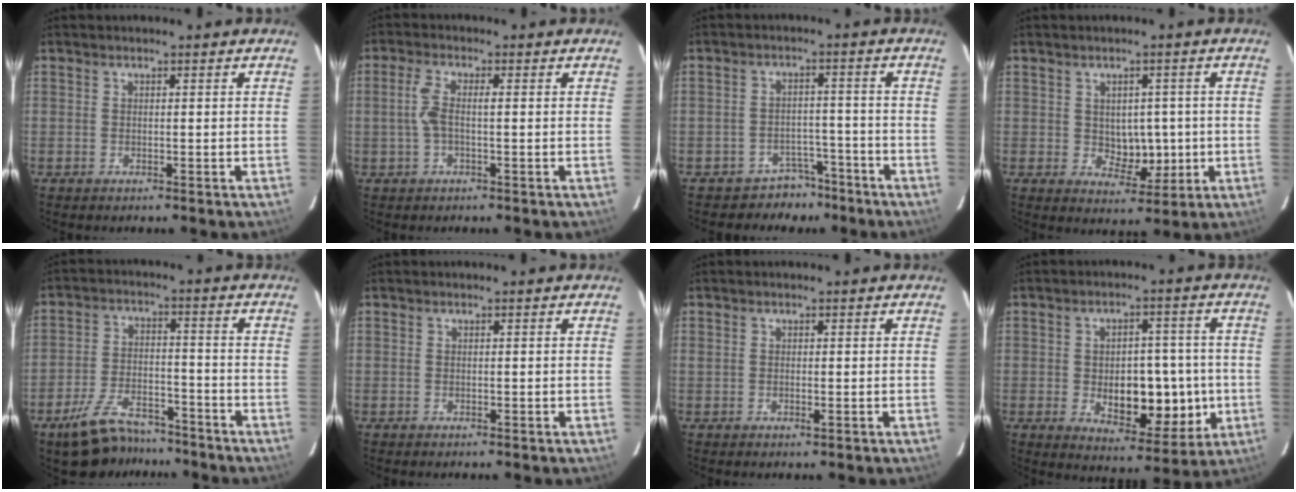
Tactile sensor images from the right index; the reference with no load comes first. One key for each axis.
{"total": 3.7, "fx": 0.1, "fy": 0.8, "fz": 3.6, "tx": -0.084, "ty": 0.011, "tz": 0.000}
{"total": 4.7, "fx": -3.8, "fy": 2.8, "fz": -0.2, "tx": 0.006, "ty": 0.013, "tz": -0.055}
{"total": 5.6, "fx": -0.1, "fy": 3.7, "fz": 4.2, "tx": -0.050, "ty": 0.002, "tz": 0.011}
{"total": 10.4, "fx": -8.3, "fy": 4.0, "fz": 4.8, "tx": -0.096, "ty": -0.004, "tz": -0.142}
{"total": 0.0}
{"total": 0.9, "fx": -0.1, "fy": 0.2, "fz": 0.8, "tx": -0.015, "ty": -0.003, "tz": 0.000}
{"total": 12.1, "fx": -1.7, "fy": 6.3, "fz": 10.2, "tx": -0.136, "ty": 0.007, "tz": -0.011}